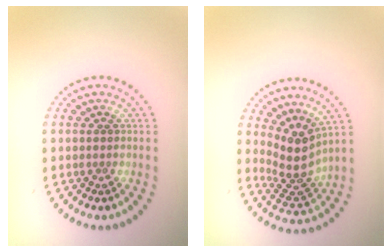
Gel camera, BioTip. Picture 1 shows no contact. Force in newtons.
{"total": 3.9, "press": 2.9, "slide": 2.6}